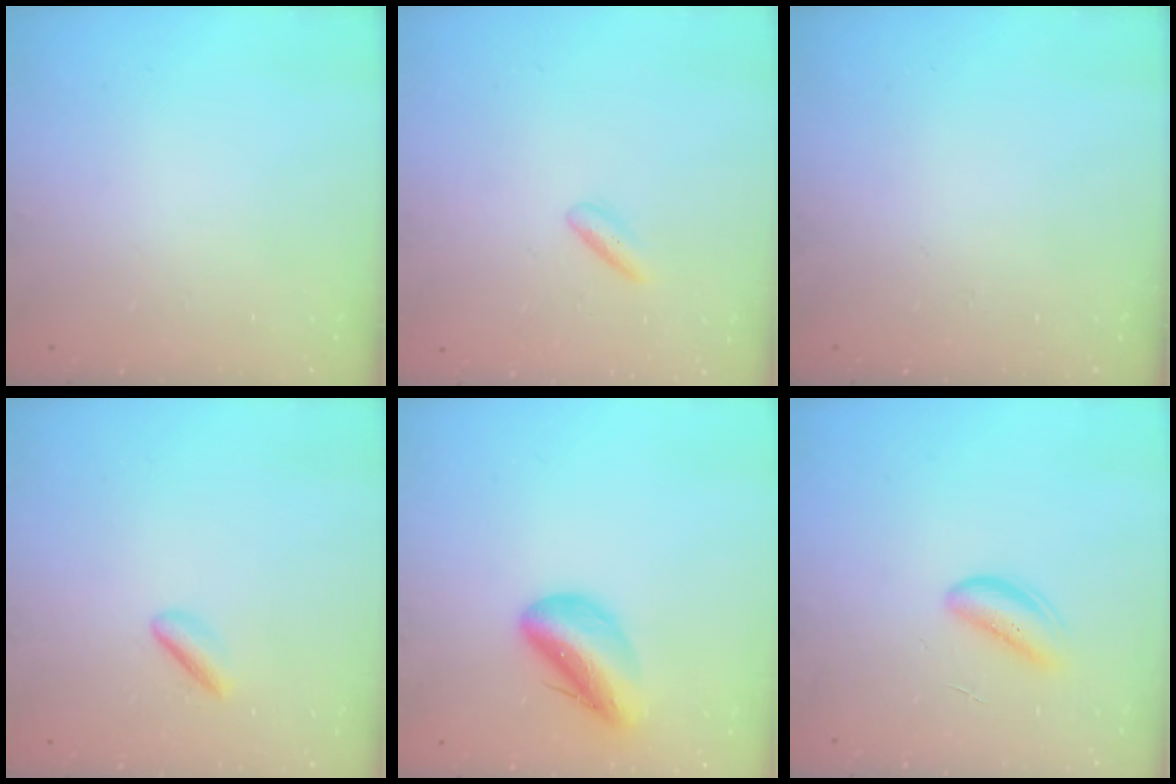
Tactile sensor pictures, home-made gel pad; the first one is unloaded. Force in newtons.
{"total": 2.6, "press": 2.4, "slide": 1.0}
{"total": 0.0}
{"total": 1.9, "press": 1.9, "slide": 0.4}
{"total": 10.8, "press": 10.3, "slide": 3.1}
{"total": 4.7, "press": 4.7, "slide": 0.5}